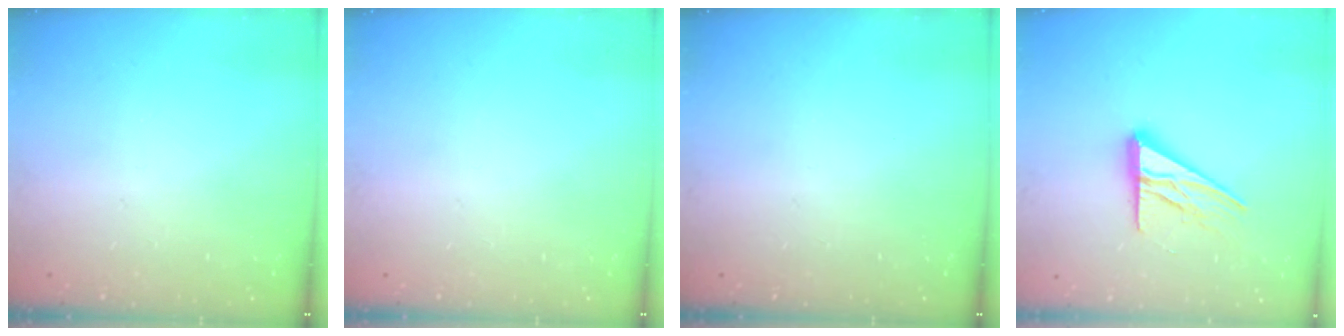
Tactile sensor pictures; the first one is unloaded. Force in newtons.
{"total": 0.0}
{"total": 0.0}
{"total": 13.9, "press": 13.8, "slide": 1.3}